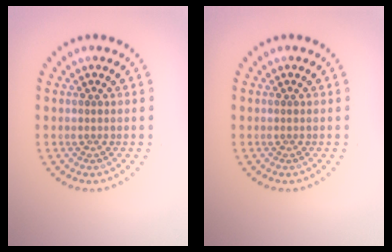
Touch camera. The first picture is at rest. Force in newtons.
{"total": 0.0}